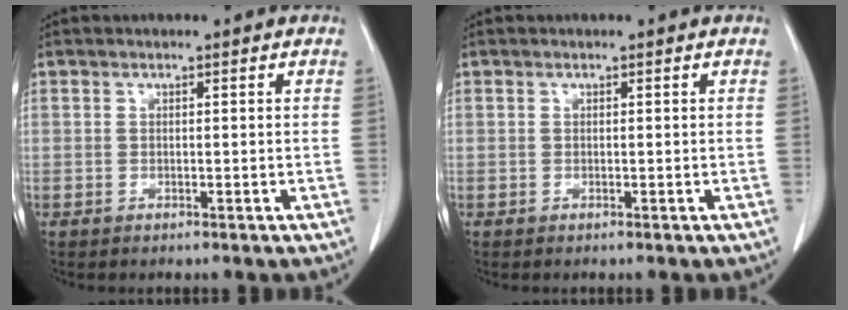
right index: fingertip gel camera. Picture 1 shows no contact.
{"total": 0.0}